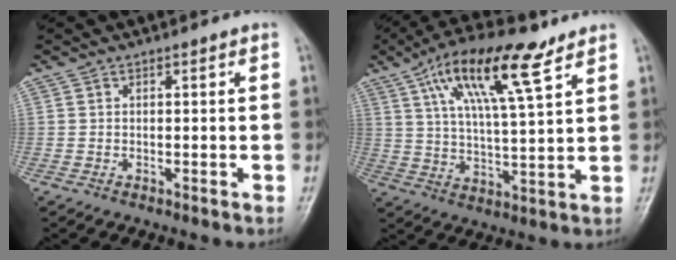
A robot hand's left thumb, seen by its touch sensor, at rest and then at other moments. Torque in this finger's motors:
{"motor_torque": [0.68, 0.67, 1.76, -1.02, 0.43]}